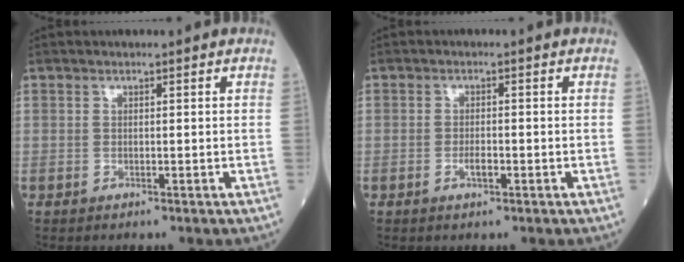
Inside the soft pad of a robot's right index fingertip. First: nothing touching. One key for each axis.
{"total": 2.0, "fx": -0.8, "fy": 0.6, "fz": 1.7, "tx": -0.027, "ty": 0.002, "tz": -0.014}